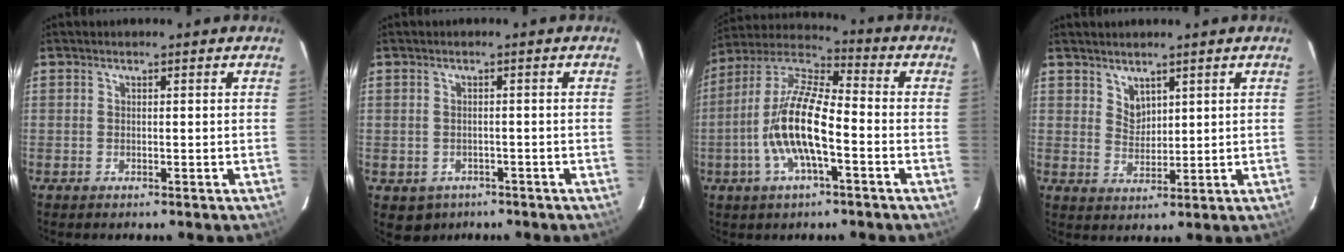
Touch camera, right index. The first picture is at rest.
{"total": 3.9, "force": [-2.0, 3.2, 1.0], "torque": [-0.027, -0.001, -0.017]}
{"total": 14.7, "force": [-4.1, 4.3, 13.5], "torque": [-0.267, -0.001, -0.084]}
{"total": 3.3, "force": [2.5, 1.9, 1.0], "torque": [-0.010, 0.002, 0.051]}